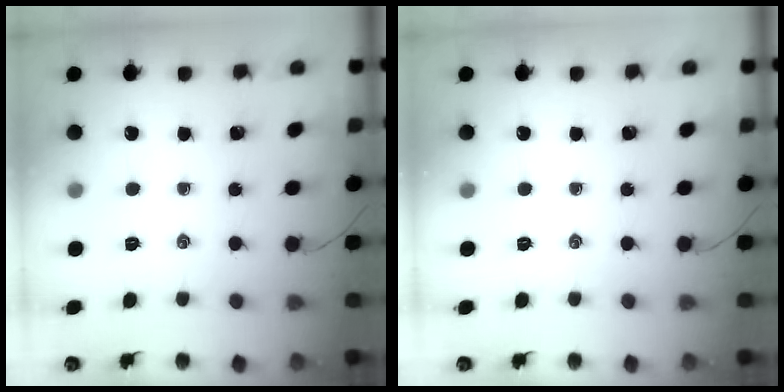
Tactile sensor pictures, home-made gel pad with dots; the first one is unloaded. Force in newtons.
{"total": 0.0}